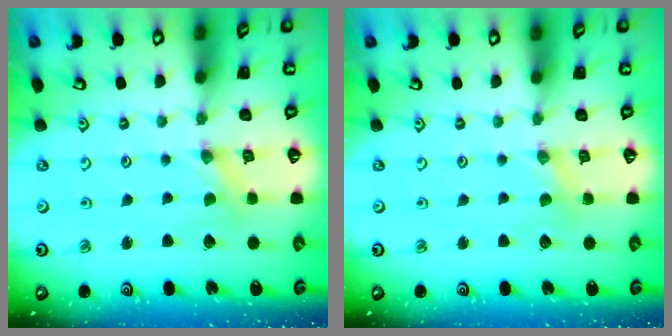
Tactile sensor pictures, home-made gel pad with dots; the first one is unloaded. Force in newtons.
{"total": 1.3, "press": 1.2, "slide": 0.3}